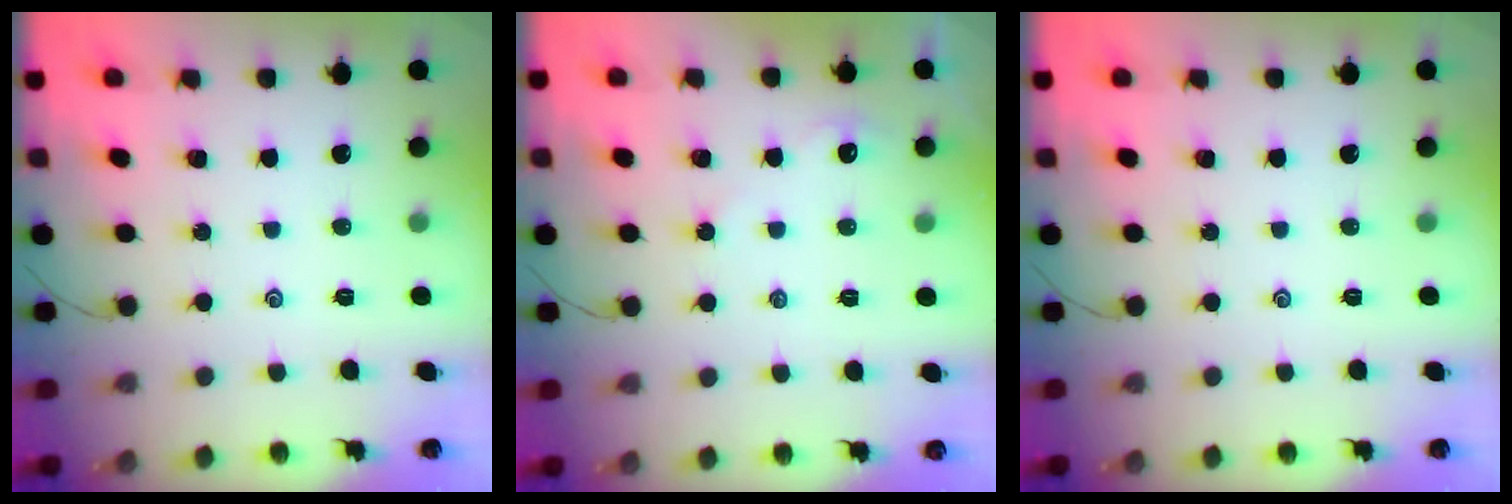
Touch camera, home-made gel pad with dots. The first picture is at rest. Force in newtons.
{"total": 2.3, "press": 2.3, "slide": 0.2}
{"total": 0.0}